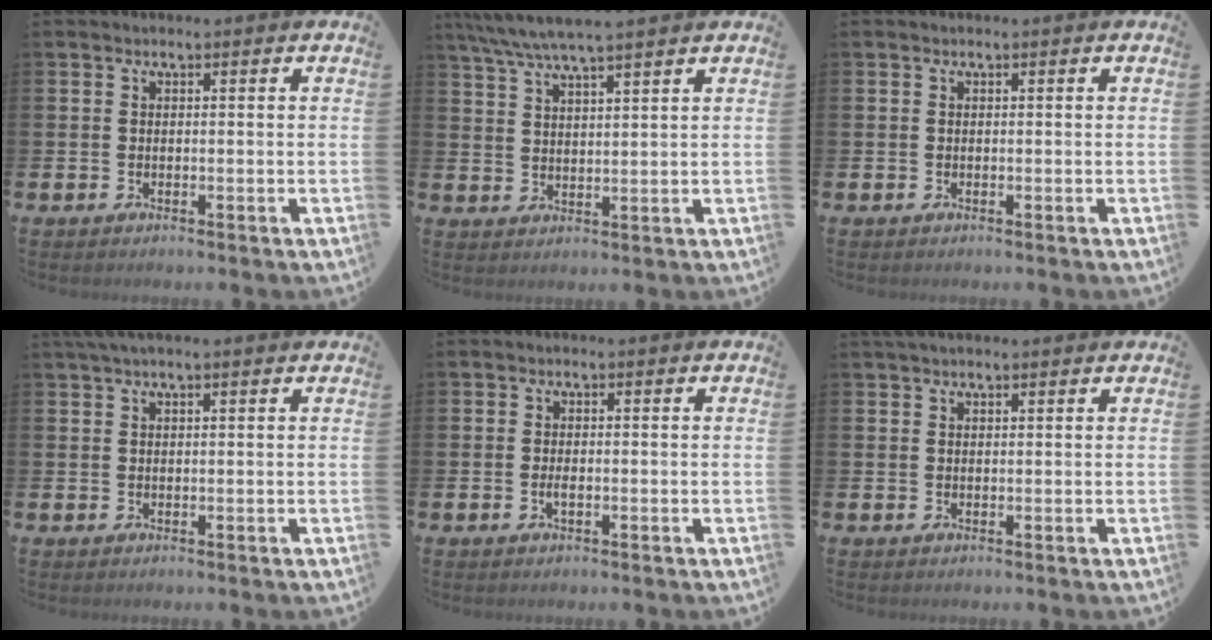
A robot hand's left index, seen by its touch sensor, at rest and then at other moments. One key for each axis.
{"total": 5.4, "fx": 5.0, "fy": -0.1, "fz": 2.1, "tx": -0.057, "ty": -0.017, "tz": 0.089}
{"total": 0.0}
{"total": 1.8, "fx": 1.4, "fy": 0.0, "fz": 1.1, "tx": -0.026, "ty": 0.005, "tz": 0.026}
{"total": 1.2, "fx": -0.2, "fy": 0.4, "fz": 1.1, "tx": -0.022, "ty": 0.000, "tz": -0.004}
{"total": 1.5, "fx": 1.4, "fy": 0.4, "fz": 0.6, "tx": 0.000, "ty": -0.001, "tz": 0.022}